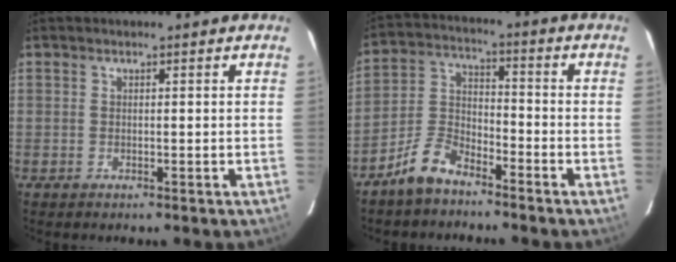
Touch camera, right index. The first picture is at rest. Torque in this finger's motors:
{"motor_torque": [0.61, -0.64, 0.11, 0.02]}